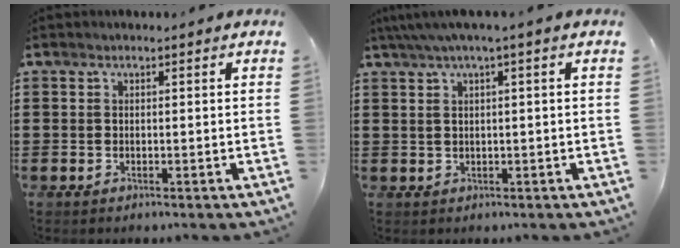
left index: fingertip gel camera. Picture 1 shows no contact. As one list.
[{"total": 2.2, "force": [0.3, -0.2, 2.2], "torque": [-0.039, -0.004, 0.003]}]